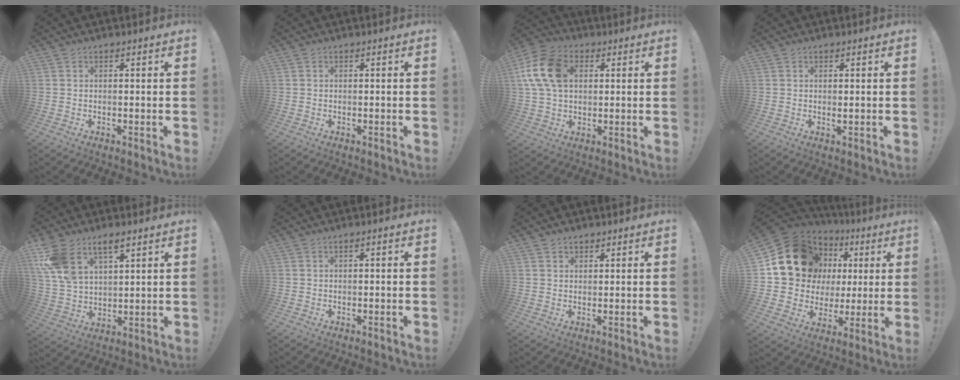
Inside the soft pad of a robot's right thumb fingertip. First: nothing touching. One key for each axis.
{"total": 0.0}
{"total": 14.9, "fx": 3.5, "fy": 10.4, "fz": 10.0, "tx": -0.185, "ty": 0.007, "tz": 0.071}
{"total": 0.9, "fx": 0.4, "fy": 0.0, "fz": 0.8, "tx": -0.005, "ty": -0.006, "tz": 0.004}
{"total": 11.7, "fx": 7.0, "fy": 6.7, "fz": 6.5, "tx": -0.125, "ty": -0.028, "tz": 0.136}
{"total": 0.7, "fx": -0.2, "fy": 0.1, "fz": 0.6, "tx": -0.014, "ty": 0.003, "tz": -0.004}
{"total": 1.8, "fx": 1.3, "fy": 1.0, "fz": 0.4, "tx": 0.003, "ty": -0.010, "tz": 0.023}
{"total": 17.3, "fx": 6.7, "fy": 13.6, "fz": 8.4, "tx": -0.113, "ty": -0.039, "tz": 0.148}